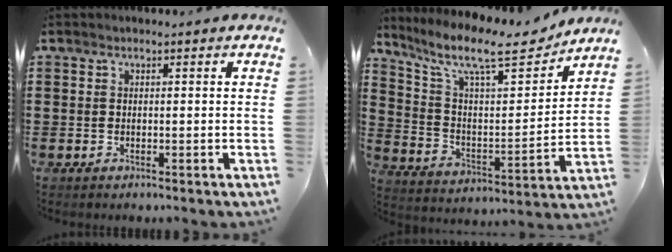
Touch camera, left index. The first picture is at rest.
{"total": 12.2, "force": [9.8, 2.5, 6.9], "torque": [-0.157, -0.058, 0.164]}